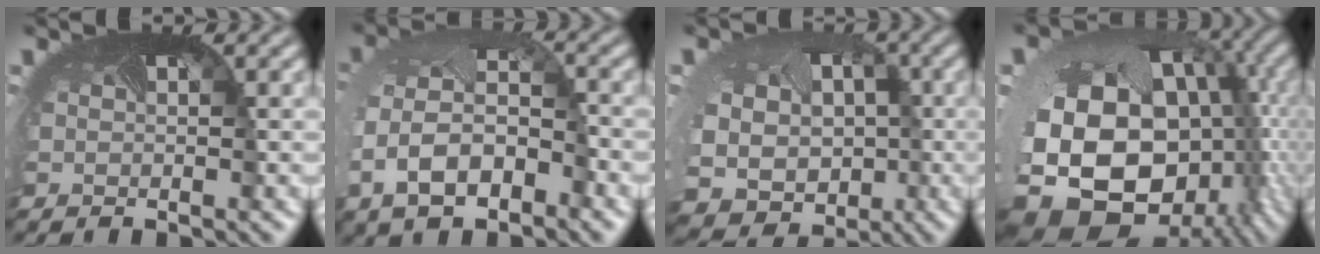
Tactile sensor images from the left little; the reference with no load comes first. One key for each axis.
{"total": 6.9, "fx": -2.7, "fy": 4.1, "fz": 4.9, "tx": -0.120, "ty": -0.012, "tz": -0.055}
{"total": 13.5, "fx": -2.2, "fy": 11.7, "fz": 6.4, "tx": -0.140, "ty": -0.039, "tz": -0.040}
{"total": 19.1, "fx": -4.3, "fy": 13.7, "fz": 12.6, "tx": -0.252, "ty": -0.069, "tz": -0.034}